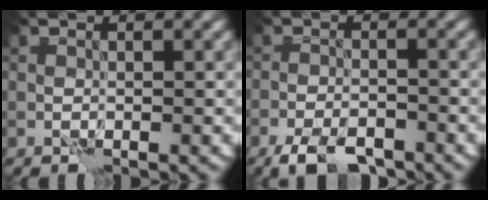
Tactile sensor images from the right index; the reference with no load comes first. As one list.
[{"total": 4.4, "force": [-3.4, 1.4, 2.4], "torque": [-0.036, -0.007, -0.062]}]